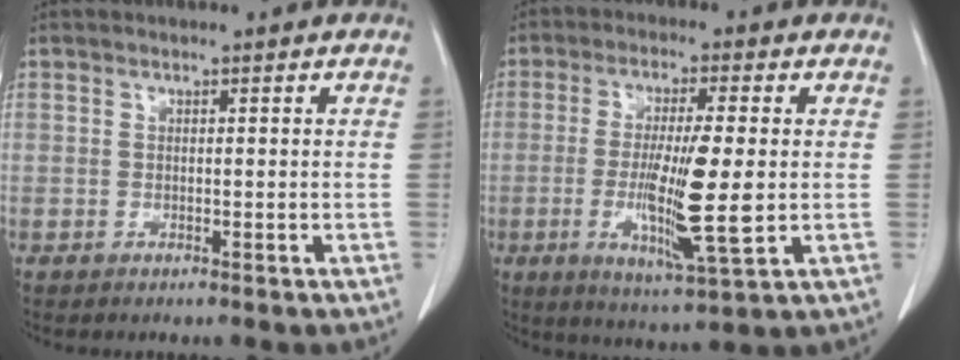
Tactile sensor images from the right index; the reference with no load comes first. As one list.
[{"total": 12.0, "force": [-1.4, 0.9, 11.9], "torque": [-0.217, -0.021, -0.023]}]